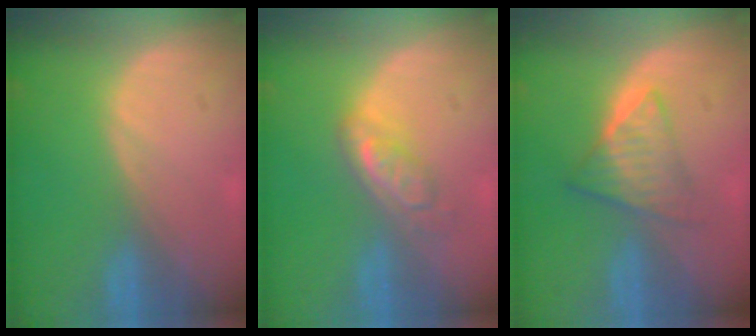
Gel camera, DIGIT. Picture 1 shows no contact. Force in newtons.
{"total": 5.3, "press": 4.6, "slide": 2.7}
{"total": 6.2, "press": 5.4, "slide": 3.0}